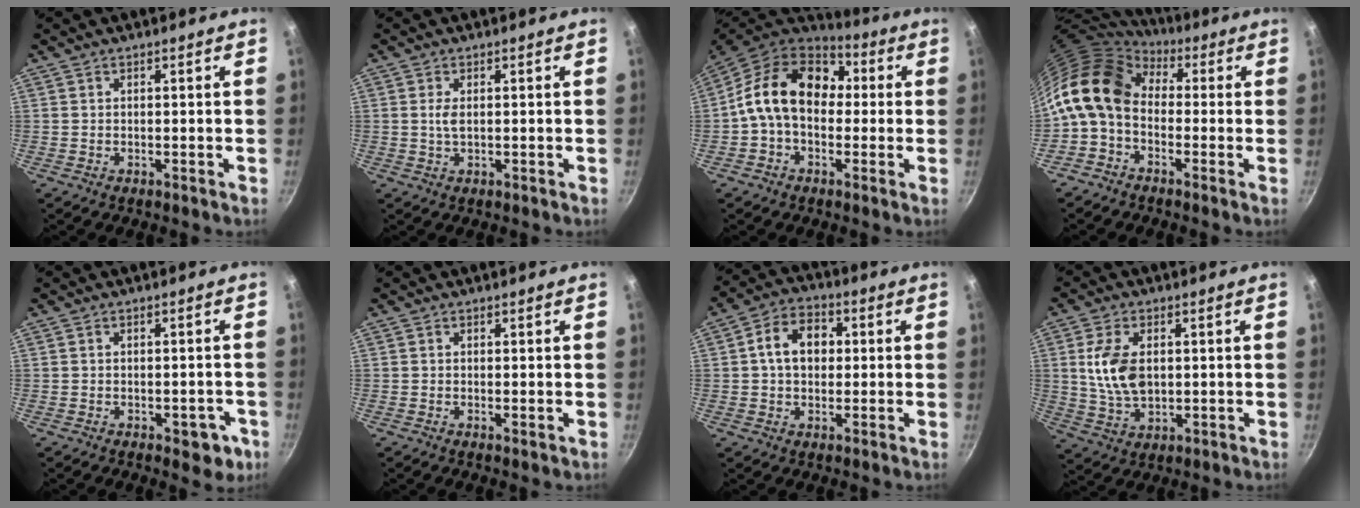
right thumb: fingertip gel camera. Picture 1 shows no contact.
{"total": 1.9, "force": [0.3, 0.8, 1.7], "torque": [-0.035, -0.001, 0.005]}
{"total": 16.4, "force": [1.2, 11.9, 11.2], "torque": [-0.160, 0.035, -0.002]}
{"total": 13.1, "force": [0.4, 9.3, 9.3], "torque": [-0.162, 0.028, -0.018]}
{"total": 5.6, "force": [-2.3, 3.1, 4.0], "torque": [-0.022, 0.019, -0.020]}
{"total": 0.7, "force": [0.0, 0.2, 0.7], "torque": [-0.012, -0.002, -0.002]}
{"total": 9.3, "force": [1.1, 6.9, 6.1], "torque": [-0.075, 0.019, 0.005]}
{"total": 9.8, "force": [1.3, 6.0, 7.6], "torque": [-0.140, -0.010, 0.027]}